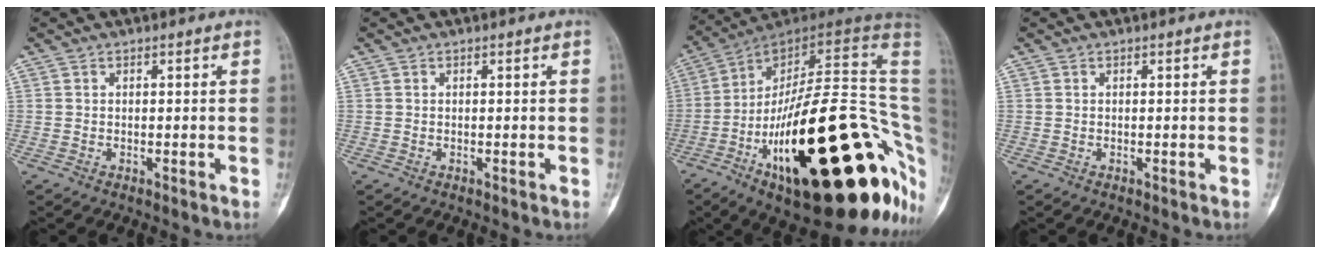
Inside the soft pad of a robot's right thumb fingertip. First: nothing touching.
{"total": 0.0}
{"total": 40.6, "force": [-9.2, 13.6, 37.2], "torque": [-0.452, 0.065, -0.141]}
{"total": 0.0}